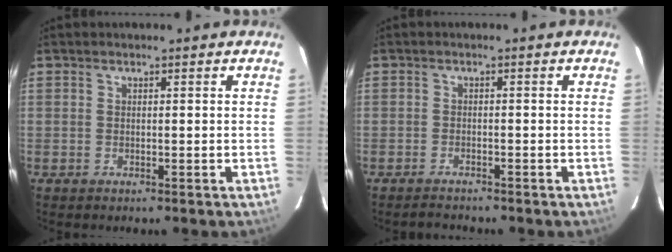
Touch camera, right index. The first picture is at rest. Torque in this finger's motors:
{"motor_torque": [-0.16, -0.24, 0.09, 0.01]}